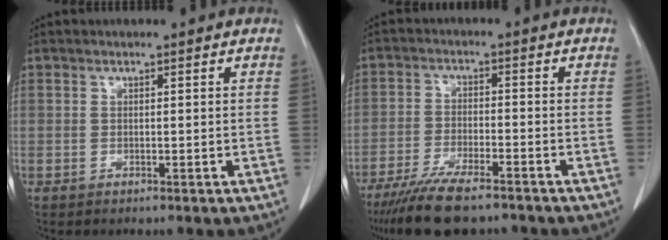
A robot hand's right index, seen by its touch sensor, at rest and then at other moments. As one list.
[{"total": 11.0, "force": [-8.8, 2.1, 6.2], "torque": [-0.105, -0.024, -0.145]}]